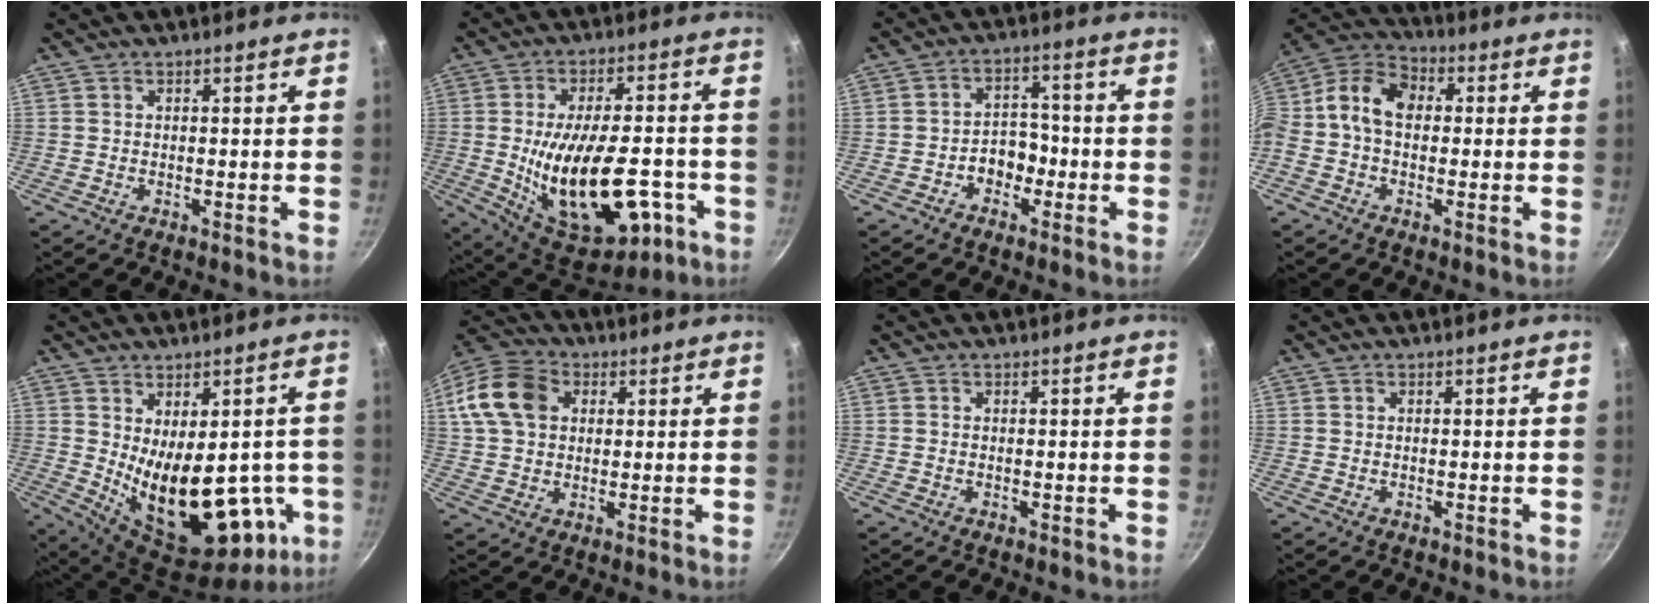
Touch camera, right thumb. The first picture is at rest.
{"total": 23.5, "force": [-6.1, 11.6, 19.5], "torque": [-0.291, 0.014, -0.071]}
{"total": 5.7, "force": [-2.3, 4.2, 3.1], "torque": [-0.009, 0.029, -0.040]}
{"total": 12.0, "force": [0.7, 8.8, 8.2], "torque": [-0.136, 0.037, -0.014]}
{"total": 21.9, "force": [-2.7, 11.8, 18.2], "torque": [-0.227, -0.040, -0.003]}
{"total": 13.5, "force": [3.1, 10.4, 8.1], "torque": [-0.148, 0.022, 0.042]}
{"total": 0.0}
{"total": 0.0}